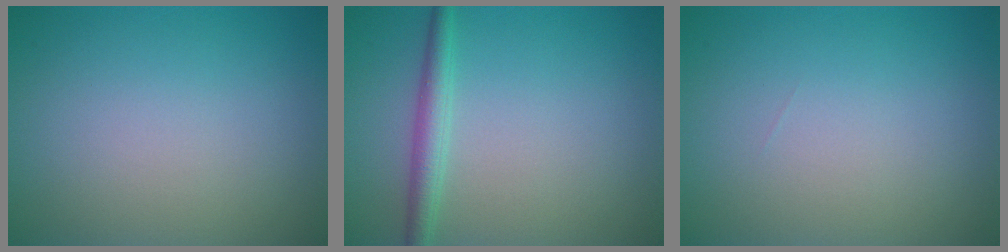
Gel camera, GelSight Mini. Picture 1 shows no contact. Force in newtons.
{"total": 2.3, "press": 2.3, "slide": 0.0}
{"total": 0.0}